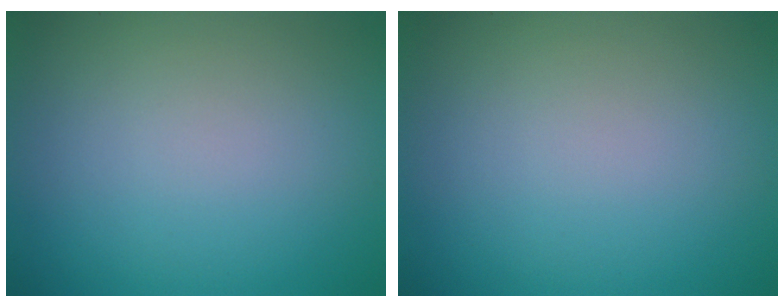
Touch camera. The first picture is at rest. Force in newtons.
{"total": 0.0}